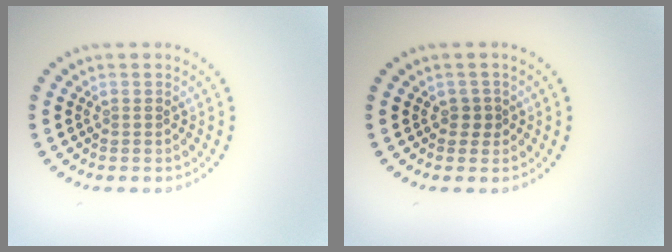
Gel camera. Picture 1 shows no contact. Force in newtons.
{"total": 1.1, "press": 0.9, "slide": 0.7}